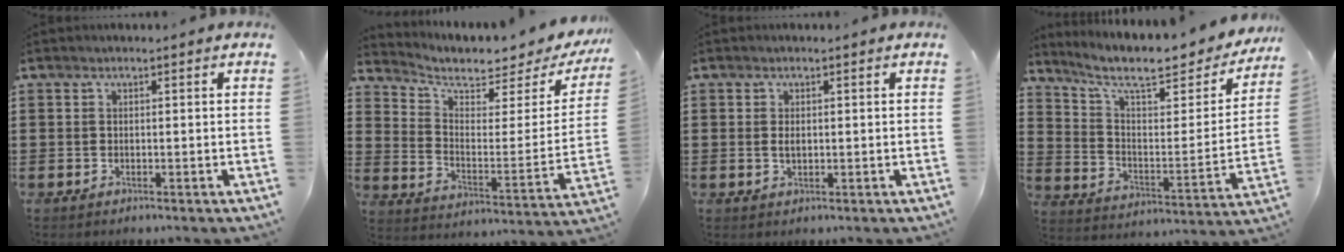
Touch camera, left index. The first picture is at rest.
{"total": 5.3, "force": [4.5, 1.5, 2.5], "torque": [-0.067, -0.037, 0.072]}
{"total": 1.4, "force": [0.2, 0.7, 1.2], "torque": [-0.027, 0.003, 0.003]}
{"total": 9.9, "force": [7.9, 2.2, 5.5], "torque": [-0.124, -0.052, 0.130]}